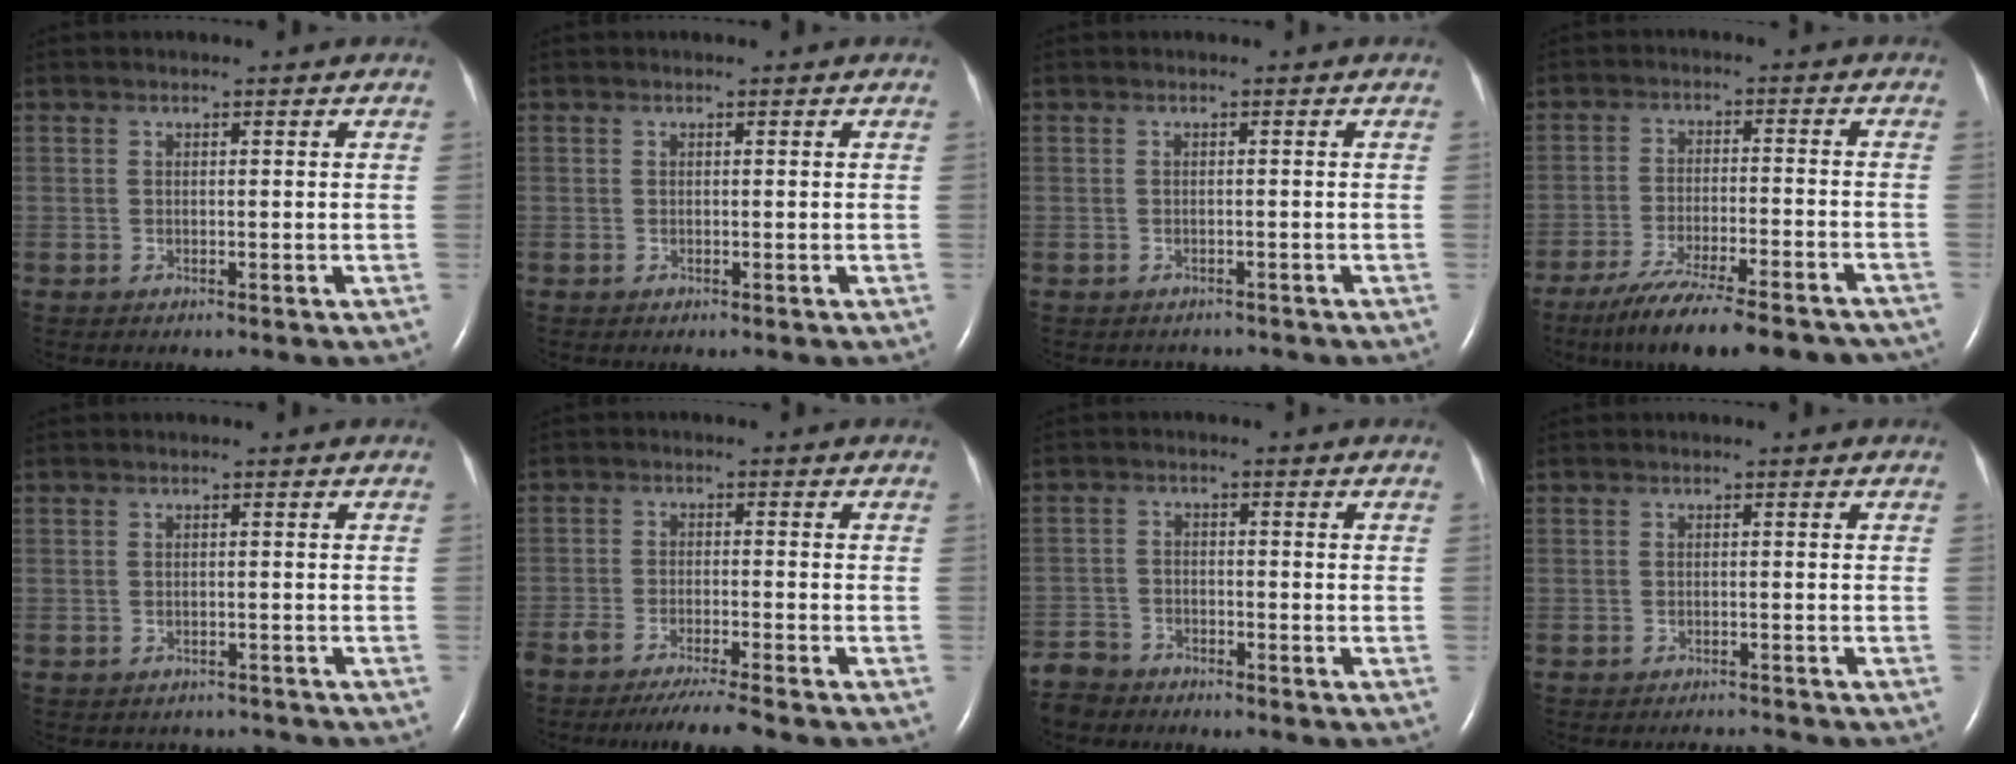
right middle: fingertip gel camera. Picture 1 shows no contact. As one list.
[{"total": 0.0}, {"total": 1.9, "force": [-1.7, 0.8, 0.0], "torque": [-0.004, -0.001, -0.022]}, {"total": 18.6, "force": [-15.7, 2.9, 9.6], "torque": [-0.123, -0.023, -0.227]}, {"total": 3.3, "force": [-3.0, 1.4, -0.3], "torque": [0.001, 0.005, -0.037]}, {"total": 7.7, "force": [-6.6, -0.3, 3.8], "torque": [-0.053, -0.022, -0.108]}, {"total": 6.4, "force": [-5.9, 2.4, 0.4], "torque": [-0.012, -0.010, -0.114]}, {"total": 2.1, "force": [-2.1, -0.4, -0.2], "torque": [0.001, -0.011, -0.027]}]